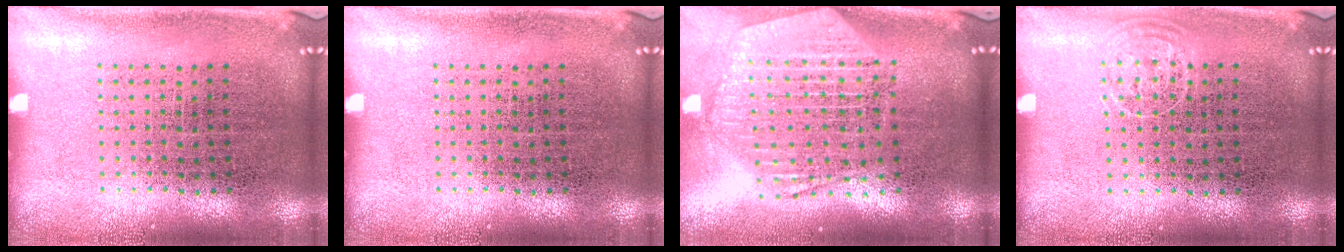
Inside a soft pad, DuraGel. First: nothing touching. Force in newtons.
{"total": 0.0}
{"total": 2.6, "press": 2.2, "slide": 1.4}
{"total": 0.7, "press": 0.6, "slide": 0.4}